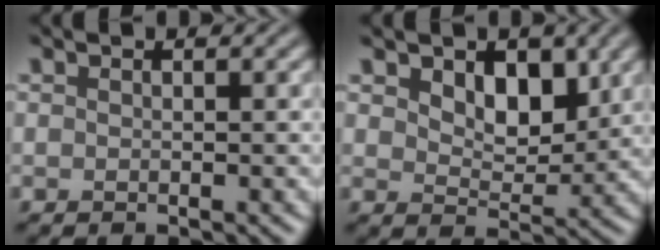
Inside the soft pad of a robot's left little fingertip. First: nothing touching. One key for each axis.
{"total": 3.8, "fx": 1.7, "fy": 2.3, "fz": 2.5, "tx": -0.047, "ty": -0.013, "tz": 0.019}